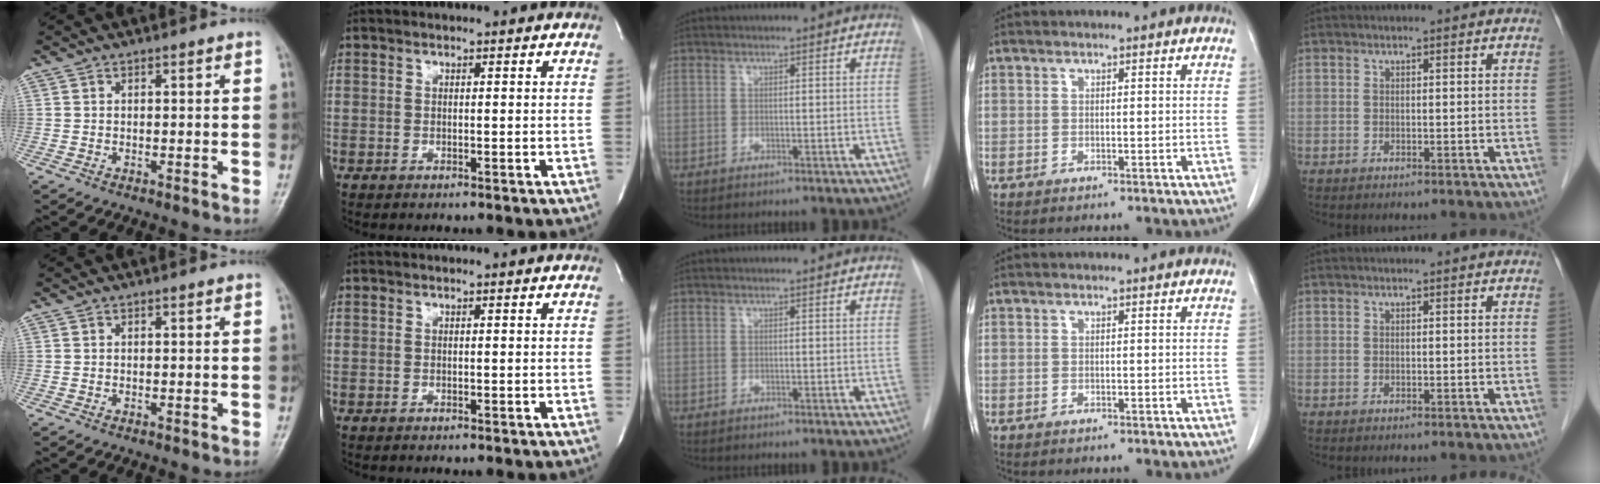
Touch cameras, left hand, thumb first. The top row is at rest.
{}